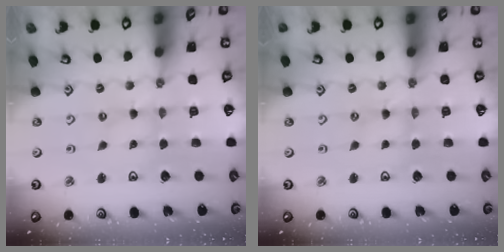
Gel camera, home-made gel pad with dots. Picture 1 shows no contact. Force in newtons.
{"total": 0.0}